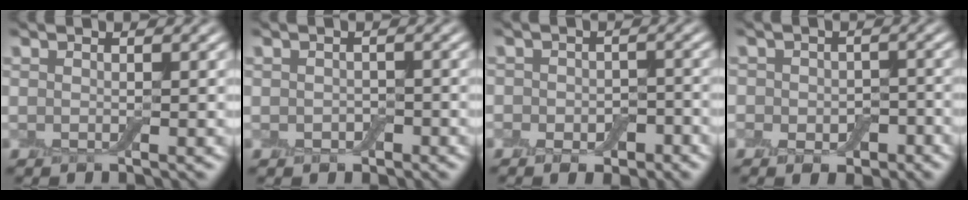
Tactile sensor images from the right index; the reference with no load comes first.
{"total": 1.1, "force": [-0.4, 0.9, 0.5], "torque": [-0.007, -0.004, -0.010]}
{"total": 4.0, "force": [-1.7, 2.9, 2.2], "torque": [-0.010, 0.001, -0.032]}
{"total": 4.0, "force": [-1.4, 3.1, 2.2], "torque": [-0.014, -0.003, -0.027]}